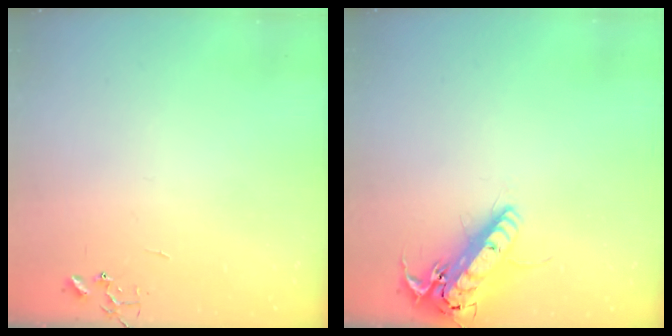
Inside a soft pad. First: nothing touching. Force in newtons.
{"total": 16.5, "press": 16.3, "slide": 3.0}